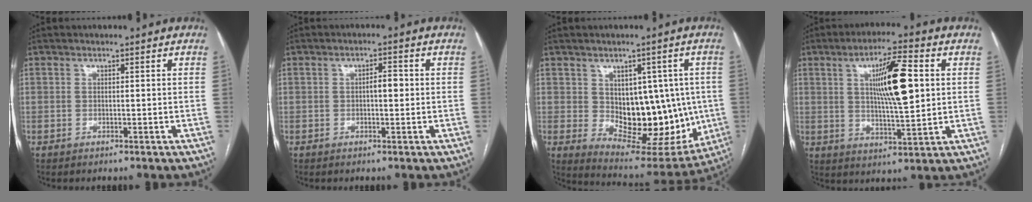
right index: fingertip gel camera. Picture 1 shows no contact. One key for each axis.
{"total": 2.4, "fx": 0.0, "fy": 0.8, "fz": 2.3, "tx": -0.034, "ty": 0.006, "tz": -0.001}
{"total": 15.9, "fx": -0.4, "fy": 8.8, "fz": 13.2, "tx": -0.167, "ty": 0.005, "tz": 0.023}
{"total": 11.6, "fx": 2.5, "fy": 1.7, "fz": 11.1, "tx": -0.188, "ty": 0.004, "tz": 0.043}